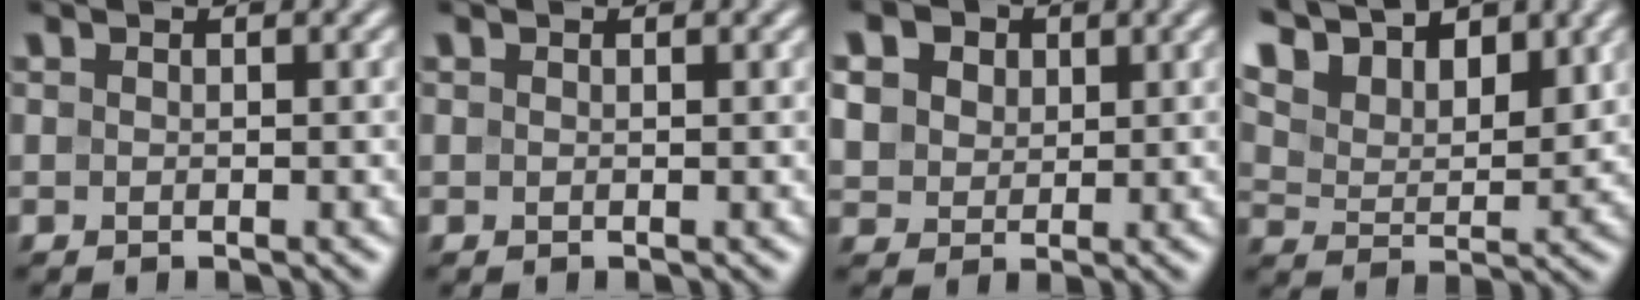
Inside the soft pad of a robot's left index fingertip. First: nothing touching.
{"total": 0.0}
{"total": 9.4, "force": [4.3, 6.9, 4.6], "torque": [-0.113, 0.029, 0.060]}
{"total": 10.1, "force": [7.6, 4.5, 4.9], "torque": [-0.121, 0.011, 0.134]}